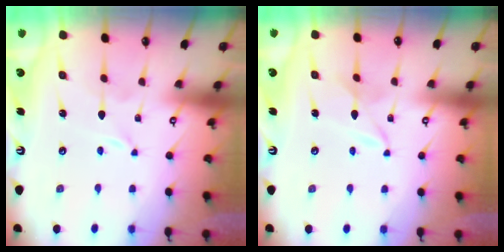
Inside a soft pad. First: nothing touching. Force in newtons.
{"total": 2.9, "press": 2.9, "slide": 0.3}